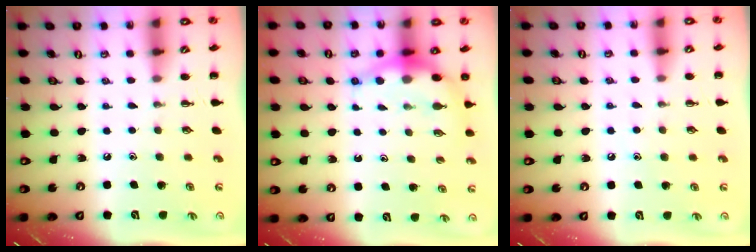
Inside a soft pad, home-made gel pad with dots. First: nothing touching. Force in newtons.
{"total": 7.3, "press": 7.2, "slide": 1.6}
{"total": 5.6, "press": 5.4, "slide": 1.4}